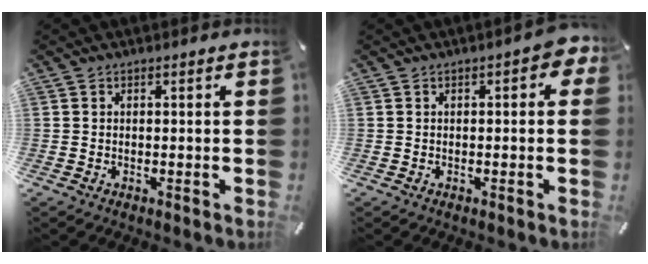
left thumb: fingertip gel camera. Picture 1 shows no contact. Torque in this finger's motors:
{"motor_torque": [1.00, 0.96, 0.48, 0.04, 0.02]}